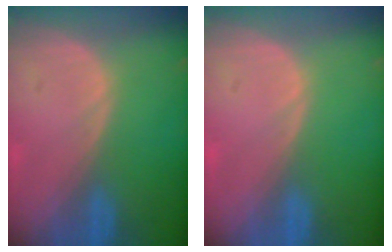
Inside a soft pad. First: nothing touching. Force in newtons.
{"total": 0.0}